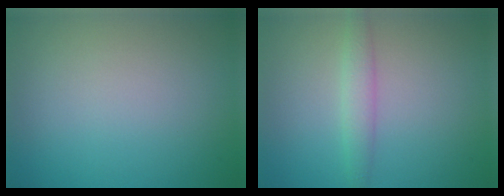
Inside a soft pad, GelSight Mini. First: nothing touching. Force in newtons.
{"total": 2.1, "press": 2.1, "slide": 0.0}